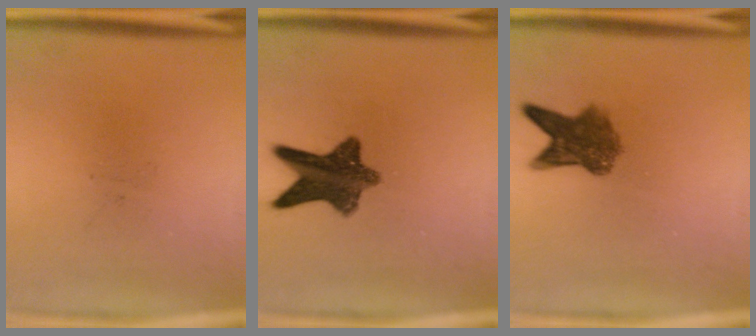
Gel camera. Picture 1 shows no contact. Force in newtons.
{"total": 10.0}
{"total": 6.3}